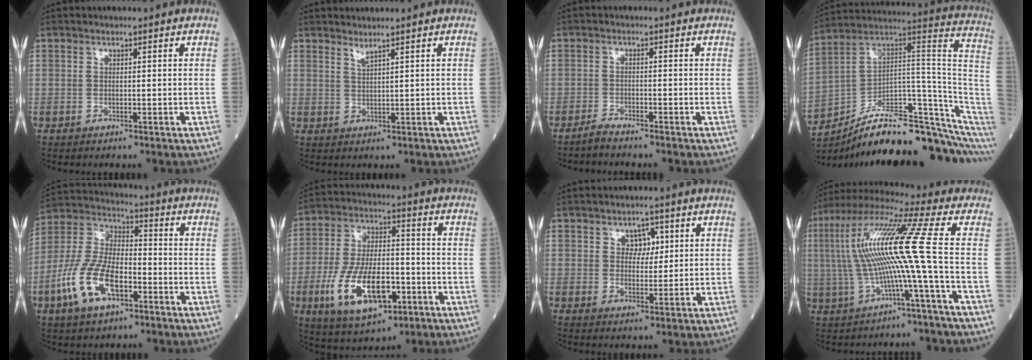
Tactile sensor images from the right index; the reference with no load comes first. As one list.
[{"total": 1.4, "force": [1.2, -0.4, 0.6], "torque": [-0.015, -0.012, 0.025]}, {"total": 2.0, "force": [-1.9, -0.2, 0.5], "torque": [-0.016, -0.006, -0.037]}, {"total": 22.6, "force": [-16.7, 4.4, 14.6], "torque": [-0.136, 0.066, -0.249]}, {"total": 12.9, "force": [-5.3, 5.8, 10.3], "torque": [-0.234, 0.008, -0.103]}, {"total": 14.9, "force": [-5.3, 6.2, 12.5], "torque": [-0.248, -0.003, -0.088]}, {"total": 3.4, "force": [1.4, 2.3, 2.1], "torque": [-0.024, 0.003, 0.022]}, {"total": 13.8, "force": [-0.5, -1.7, 13.7], "torque": [-0.273, 0.028, -0.016]}]